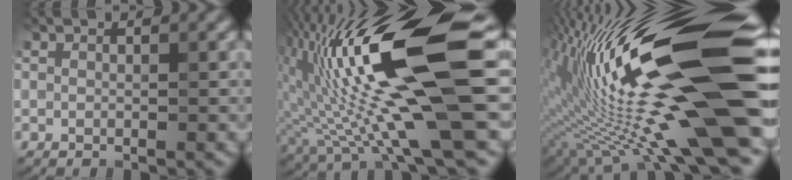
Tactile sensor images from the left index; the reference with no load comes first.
{"total": 16.6, "force": [2.0, 3.9, 16.0], "torque": [-0.288, 0.006, 0.032]}
{"total": 19.2, "force": [-1.0, 4.4, 18.6], "torque": [-0.311, 0.021, -0.025]}